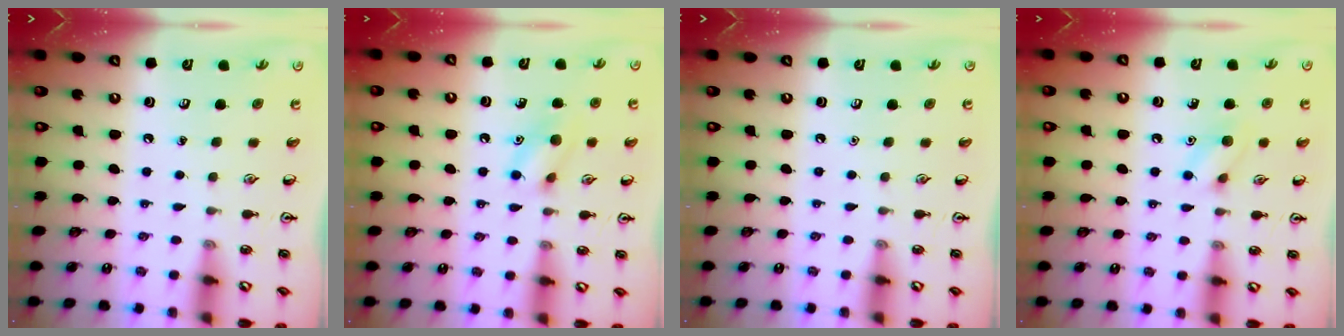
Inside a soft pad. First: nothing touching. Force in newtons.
{"total": 9.5, "press": 9.4, "slide": 1.5}
{"total": 0.0}
{"total": 7.4, "press": 7.3, "slide": 1.0}